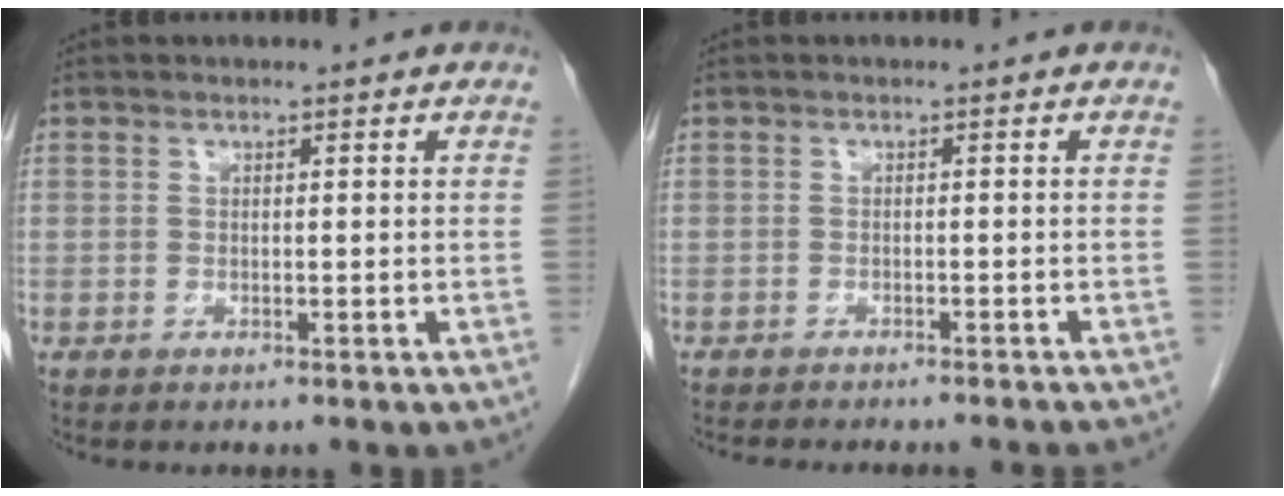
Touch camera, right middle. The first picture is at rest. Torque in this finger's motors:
{"motor_torque": [1.07, -1.07, 0.06, 0.03]}